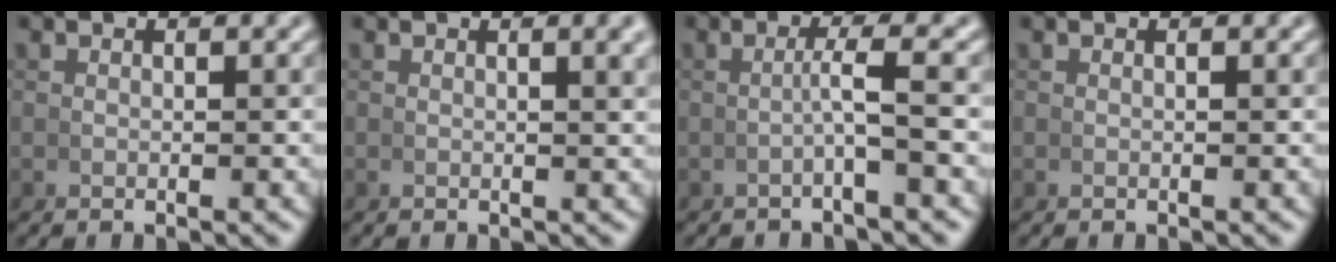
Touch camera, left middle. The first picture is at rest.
{"total": 1.3, "force": [0.7, 0.1, 1.1], "torque": [-0.014, 0.006, 0.010]}
{"total": 1.8, "force": [-0.6, -0.5, 1.7], "torque": [-0.031, 0.006, -0.011]}
{"total": 0.0}